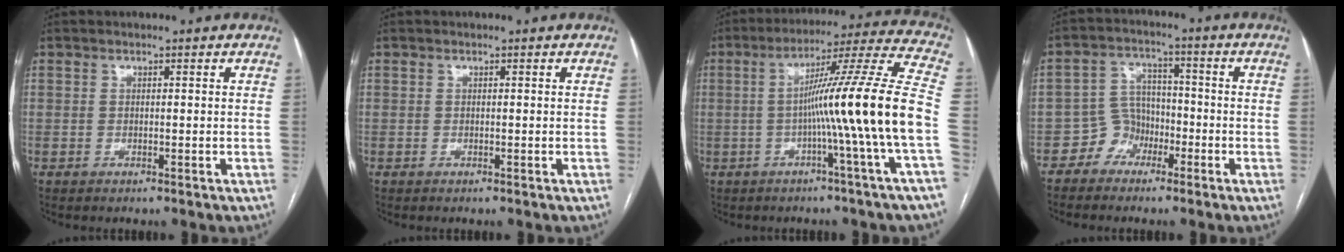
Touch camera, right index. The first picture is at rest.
{"total": 0.0}
{"total": 17.0, "force": [-3.1, -3.2, 16.4], "torque": [-0.246, 0.002, -0.060]}
{"total": 5.2, "force": [-2.9, 4.2, 0.7], "torque": [-0.011, 0.019, -0.051]}